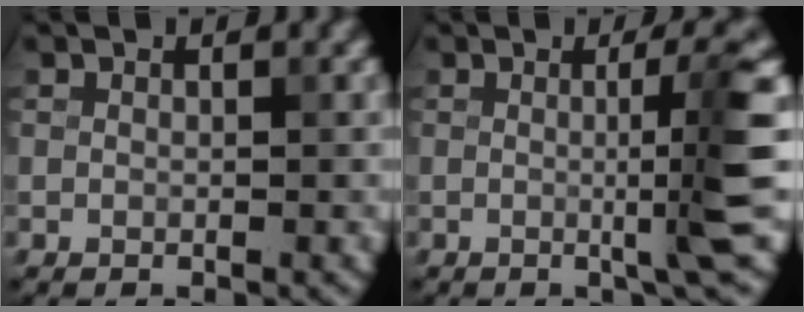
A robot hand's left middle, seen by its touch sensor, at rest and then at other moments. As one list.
[{"total": 5.4, "force": [0.0, 0.4, 5.4], "torque": [-0.081, -0.003, -0.004]}]